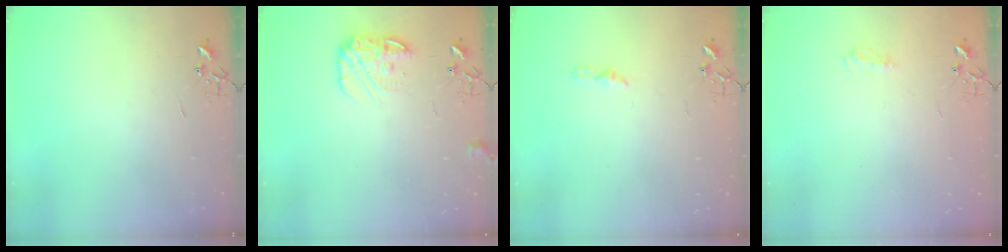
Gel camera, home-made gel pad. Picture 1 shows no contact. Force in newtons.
{"total": 11.9, "press": 11.9, "slide": 0.4}
{"total": 3.7, "press": 3.7, "slide": 0.4}
{"total": 7.3, "press": 7.2, "slide": 0.8}